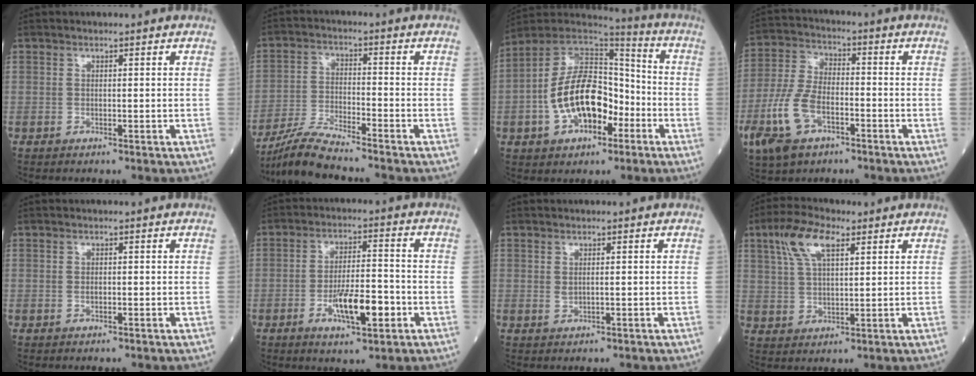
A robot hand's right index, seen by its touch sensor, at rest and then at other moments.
{"total": 7.4, "force": [-6.9, -0.7, 2.7], "torque": [-0.062, -0.019, -0.133]}
{"total": 16.0, "force": [-4.4, 8.9, 12.5], "torque": [-0.242, 0.026, -0.073]}
{"total": 11.0, "force": [-4.5, 5.7, 8.3], "torque": [-0.198, 0.001, -0.084]}
{"total": 0.8, "force": [-0.1, 0.5, 0.6], "torque": [-0.010, 0.001, -0.002]}
{"total": 8.9, "force": [-3.2, 2.2, 8.0], "torque": [-0.142, -0.001, -0.050]}
{"total": 1.2, "force": [0.2, 0.5, 1.1], "torque": [-0.023, -0.003, 0.008]}
{"total": 8.1, "force": [4.2, 2.8, 6.4], "torque": [-0.138, 0.017, 0.081]}